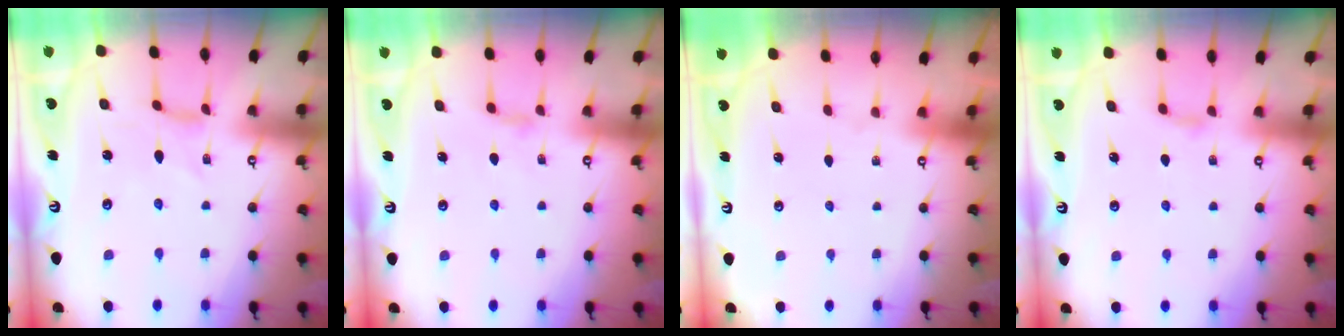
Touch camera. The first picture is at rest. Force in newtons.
{"total": 2.4, "press": 2.3, "slide": 0.4}
{"total": 0.0}
{"total": 4.7, "press": 4.6, "slide": 0.5}